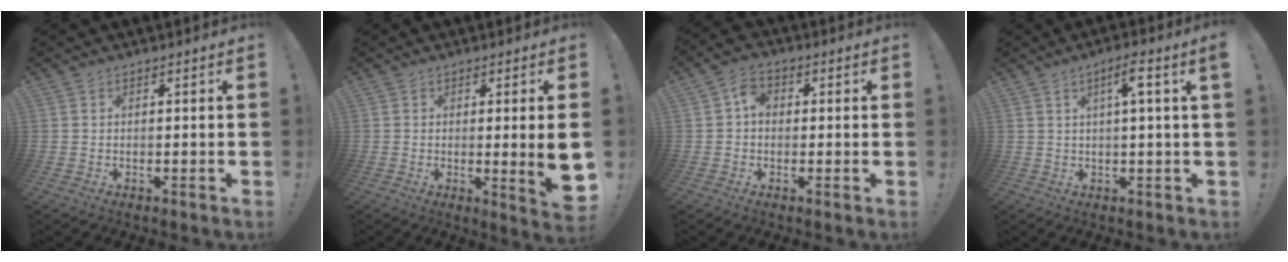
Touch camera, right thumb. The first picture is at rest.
{"total": 7.8, "force": [-0.3, 0.2, 7.8], "torque": [-0.101, -0.016, -0.004]}
{"total": 5.4, "force": [0.2, 4.1, 3.5], "torque": [-0.056, 0.014, 0.006]}
{"total": 5.5, "force": [1.7, -0.5, 5.2], "torque": [-0.075, -0.008, 0.017]}